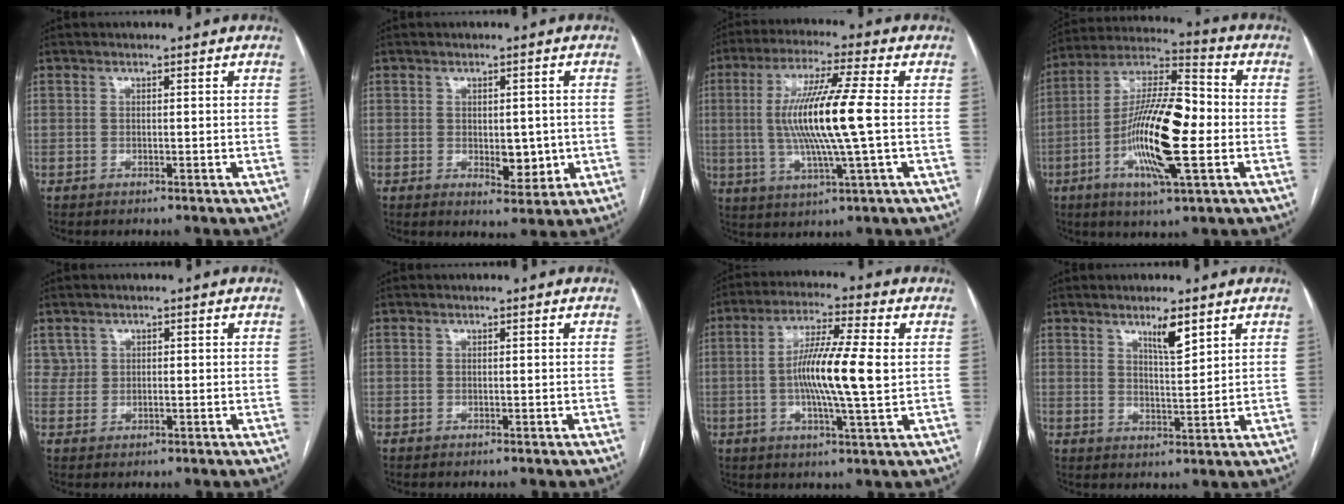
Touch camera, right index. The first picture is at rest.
{"total": 4.8, "force": [-0.5, 2.5, 4.1], "torque": [-0.051, -0.004, 0.002]}
{"total": 13.2, "force": [0.1, -0.1, 13.2], "torque": [-0.263, -0.001, -0.001]}
{"total": 17.5, "force": [-3.4, 3.2, 16.9], "torque": [-0.323, 0.003, -0.061]}
{"total": 1.6, "force": [0.8, 1.4, 0.3], "torque": [-0.003, 0.005, 0.014]}
{"total": 0.0}
{"total": 11.6, "force": [0.1, 0.6, 11.6], "torque": [-0.216, -0.001, -0.004]}
{"total": 4.5, "force": [2.9, 0.7, 3.3], "torque": [-0.059, -0.004, 0.052]}